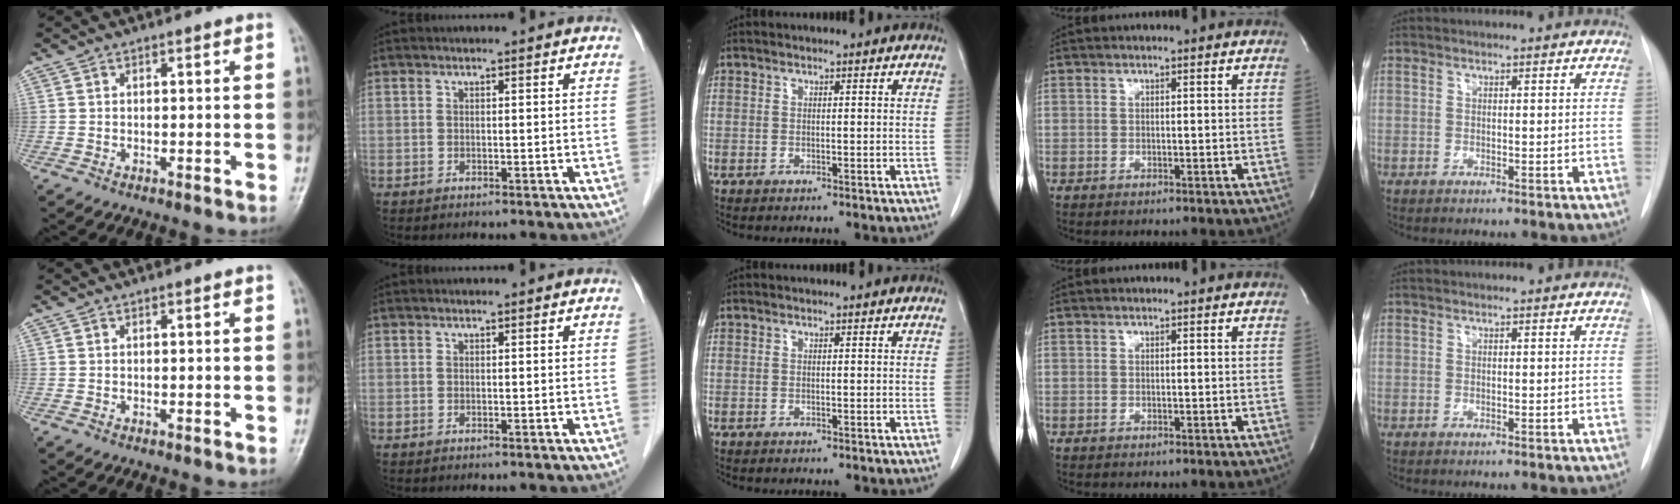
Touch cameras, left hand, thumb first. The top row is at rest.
{}